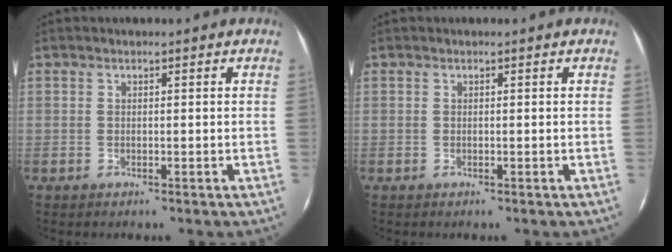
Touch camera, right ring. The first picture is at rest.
{"total": 0.0}